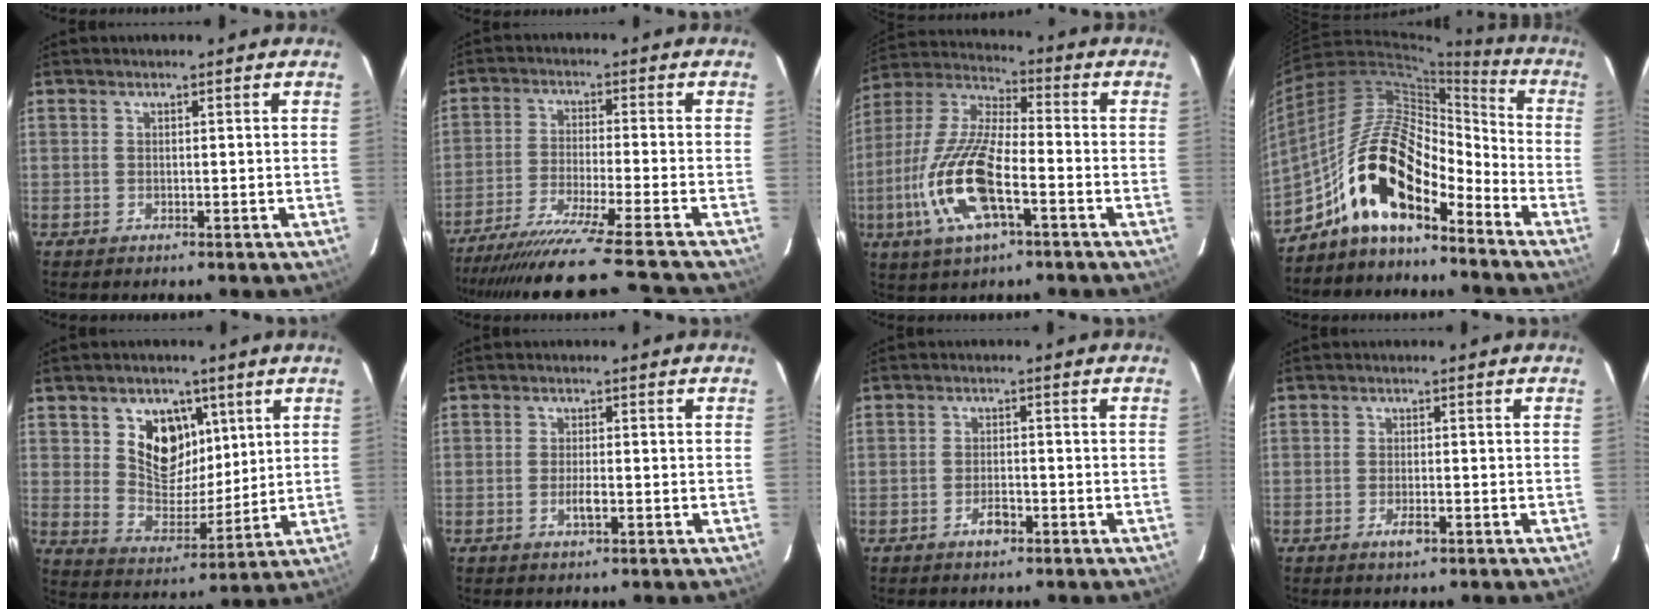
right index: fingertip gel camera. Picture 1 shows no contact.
{"total": 18.0, "force": [-16.0, -2.8, 7.6], "torque": [-0.154, -0.049, -0.265]}
{"total": 17.6, "force": [-6.1, 5.8, 15.5], "torque": [-0.333, -0.012, -0.123]}
{"total": 16.5, "force": [-11.0, 6.4, 10.5], "torque": [-0.193, 0.013, -0.215]}
{"total": 11.3, "force": [4.7, 8.1, 6.3], "torque": [-0.112, -0.004, 0.093]}
{"total": 2.6, "force": [-0.9, 0.8, 2.3], "torque": [-0.046, -0.003, -0.016]}
{"total": 3.1, "force": [-1.8, 1.4, 2.0], "torque": [-0.043, 0.000, -0.031]}
{"total": 2.5, "force": [-1.3, 0.9, 2.0], "torque": [-0.041, -0.003, -0.024]}